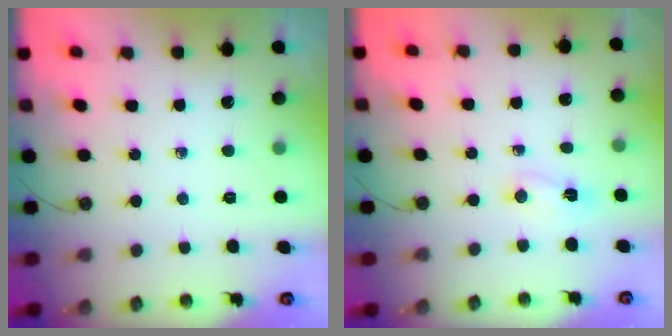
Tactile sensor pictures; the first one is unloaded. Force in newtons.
{"total": 2.6, "press": 2.6, "slide": 0.6}